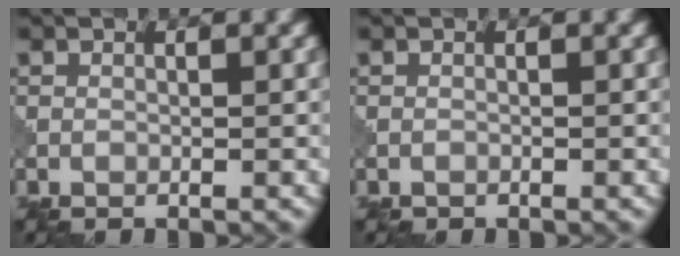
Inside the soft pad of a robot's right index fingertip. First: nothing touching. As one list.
[{"total": 0.0}]